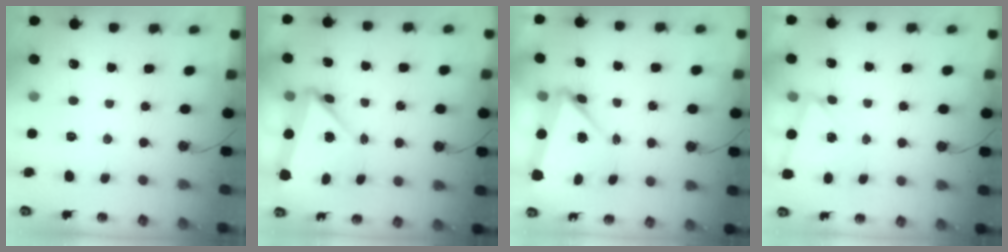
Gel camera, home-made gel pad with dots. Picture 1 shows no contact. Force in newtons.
{"total": 7.2, "press": 5.1, "slide": 5.1}
{"total": 5.9, "press": 5.9, "slide": 0.6}
{"total": 2.7, "press": 2.1, "slide": 1.8}